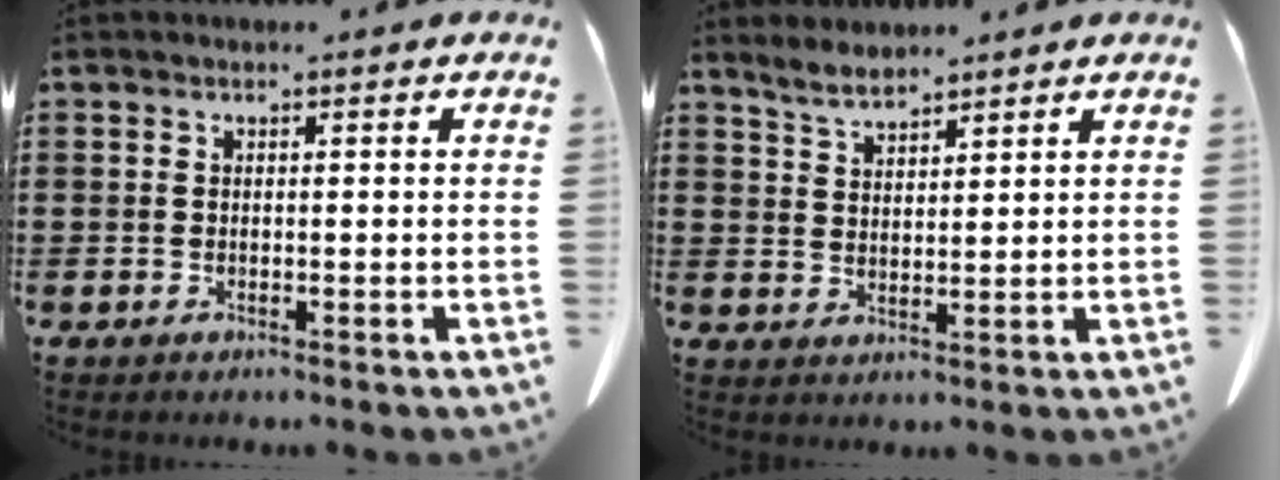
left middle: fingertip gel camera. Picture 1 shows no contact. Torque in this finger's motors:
{"motor_torque": [-0.05, 0.05, -0.03, 0.00]}